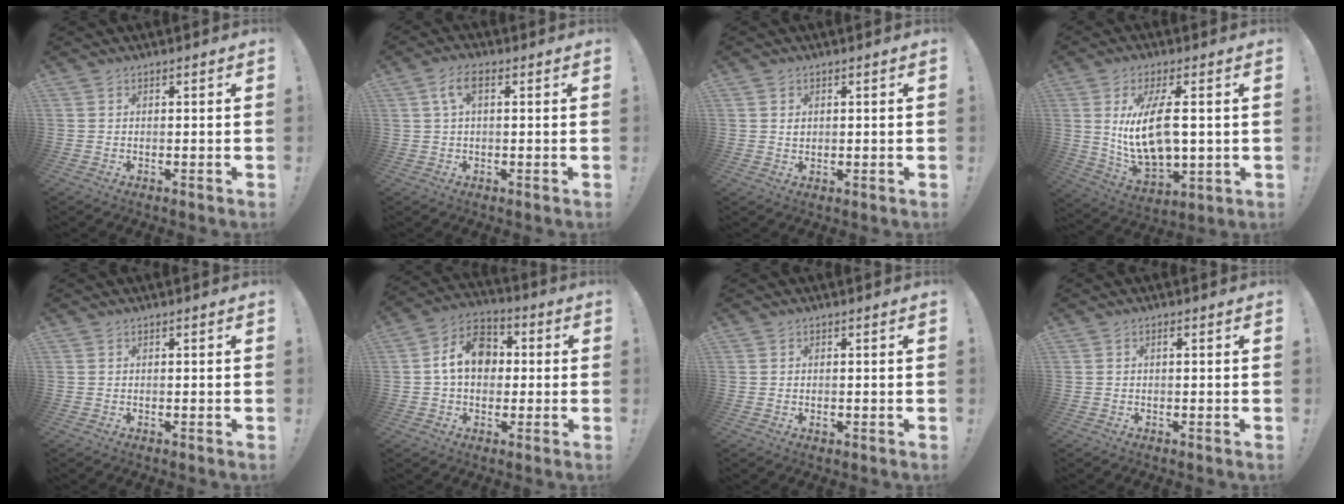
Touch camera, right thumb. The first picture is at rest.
{"total": 5.4, "force": [1.6, 2.4, 4.6], "torque": [-0.086, 0.008, 0.029]}
{"total": 1.2, "force": [0.4, 1.0, 0.4], "torque": [0.000, -0.002, 0.005]}
{"total": 14.9, "force": [2.4, 6.5, 13.2], "torque": [-0.254, -0.018, 0.034]}
{"total": 0.0}
{"total": 12.9, "force": [1.8, 9.8, 8.2], "torque": [-0.123, 0.013, 0.041]}
{"total": 0.5, "force": [-0.2, 0.4, 0.1], "torque": [0.004, -0.002, -0.005]}
{"total": 0.6, "force": [0.0, -0.1, 0.6], "torque": [-0.009, 0.000, -0.002]}